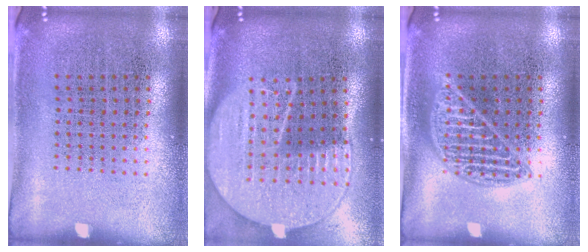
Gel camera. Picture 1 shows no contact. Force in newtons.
{"total": 2.0, "press": 1.8, "slide": 0.9}
{"total": 2.0, "press": 2.0, "slide": 0.2}